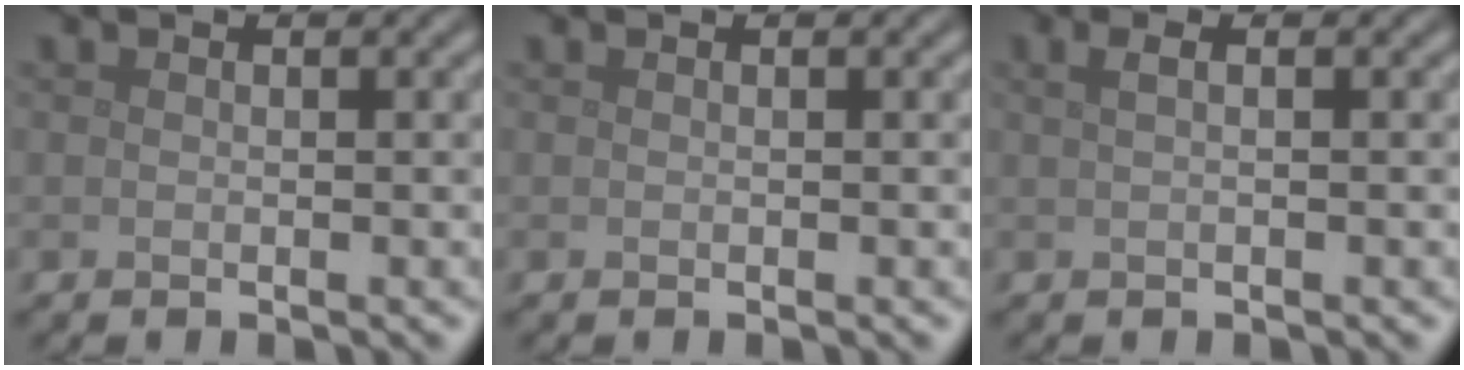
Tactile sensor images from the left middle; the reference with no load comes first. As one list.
[{"total": 0.0}, {"total": 1.6, "force": [0.6, 0.6, 1.4], "torque": [-0.022, 0.003, 0.005]}]